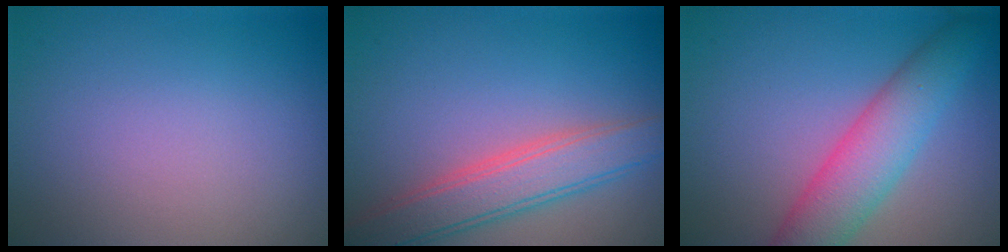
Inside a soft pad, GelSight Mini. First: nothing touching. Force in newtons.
{"total": 4.6, "press": 4.6, "slide": 0.3}
{"total": 5.6, "press": 5.6, "slide": 0.2}